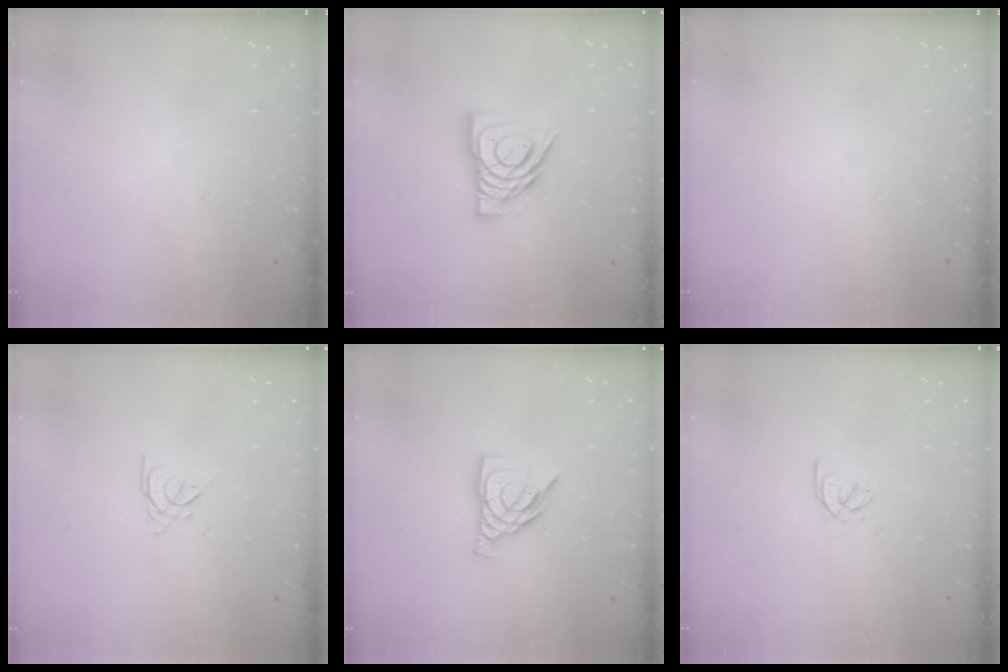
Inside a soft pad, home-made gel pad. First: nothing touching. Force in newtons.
{"total": 12.2, "press": 12.2, "slide": 1.1}
{"total": 0.0}
{"total": 3.3, "press": 3.3, "slide": 0.5}
{"total": 9.1, "press": 9.1, "slide": 0.8}
{"total": 2.6, "press": 2.5, "slide": 0.6}